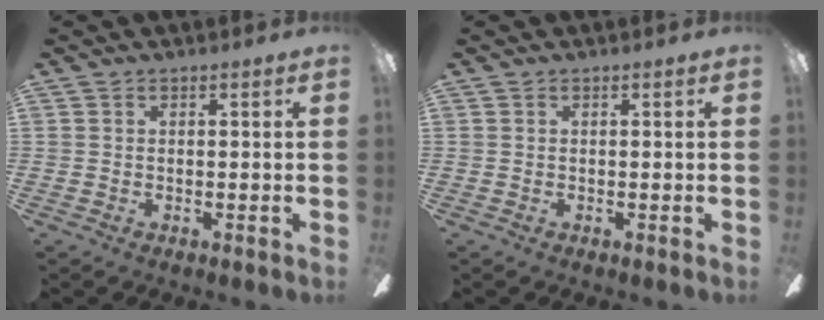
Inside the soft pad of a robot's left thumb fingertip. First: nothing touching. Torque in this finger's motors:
{"motor_torque": [0.00, 0.00, 0.04, -0.05, 0.00]}